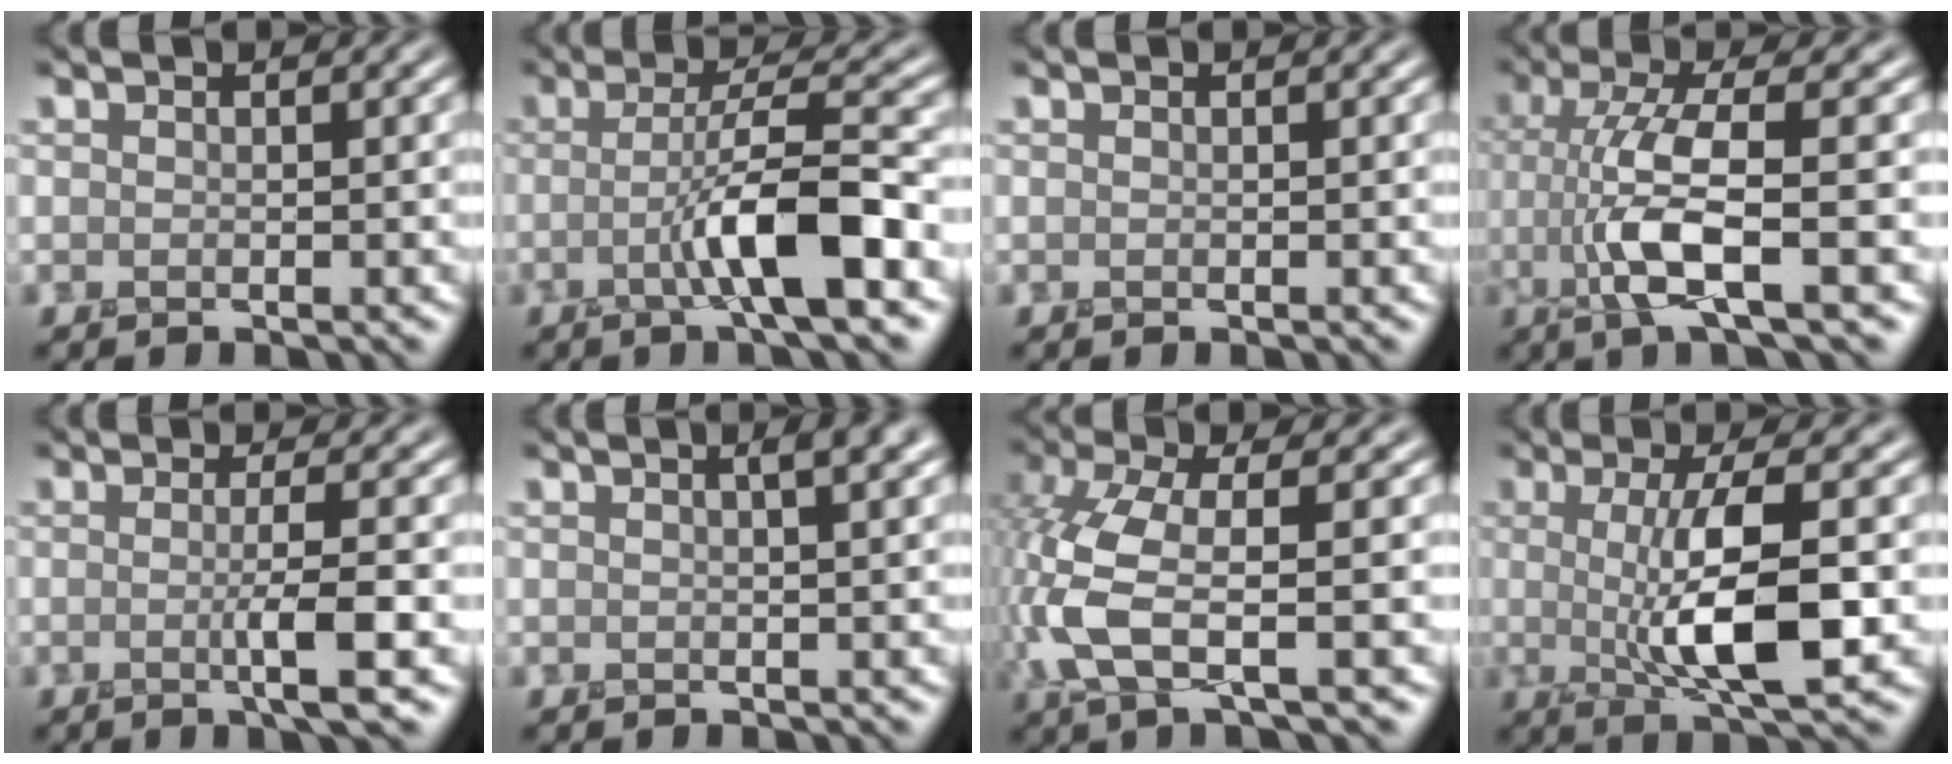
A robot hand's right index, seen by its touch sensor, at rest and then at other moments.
{"total": 6.2, "force": [-1.7, 0.6, 5.9], "torque": [-0.099, 0.019, -0.037]}
{"total": 0.0}
{"total": 6.2, "force": [-1.5, 0.8, 6.0], "torque": [-0.131, 0.008, -0.033]}
{"total": 3.1, "force": [-0.5, 0.1, 3.1], "torque": [-0.056, -0.002, -0.012]}
{"total": 1.9, "force": [0.7, 0.1, 1.7], "torque": [-0.021, 0.006, 0.009]}
{"total": 6.6, "force": [-2.0, 1.9, 6.0], "torque": [-0.157, 0.002, -0.051]}
{"total": 7.1, "force": [-0.1, 1.5, 6.9], "torque": [-0.121, -0.003, 0.001]}